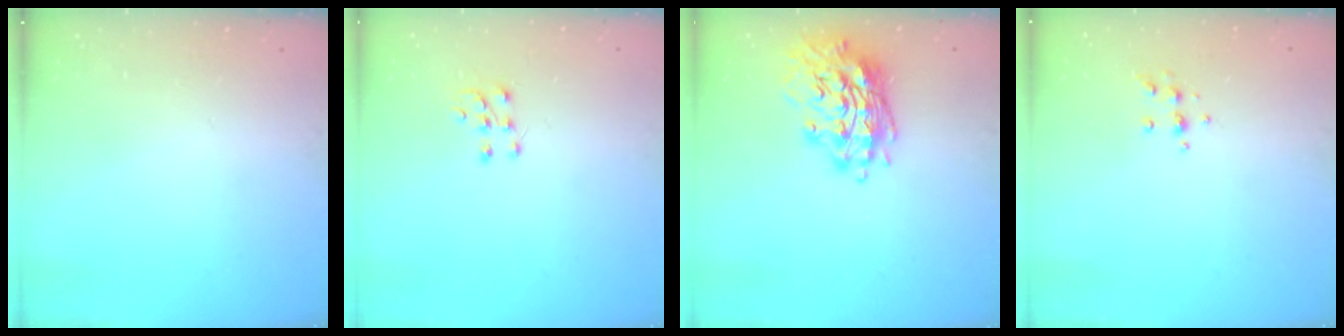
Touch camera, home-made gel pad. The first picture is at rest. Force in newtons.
{"total": 6.0, "press": 5.9, "slide": 0.4}
{"total": 17.1, "press": 16.9, "slide": 2.4}
{"total": 6.2, "press": 6.1, "slide": 0.7}